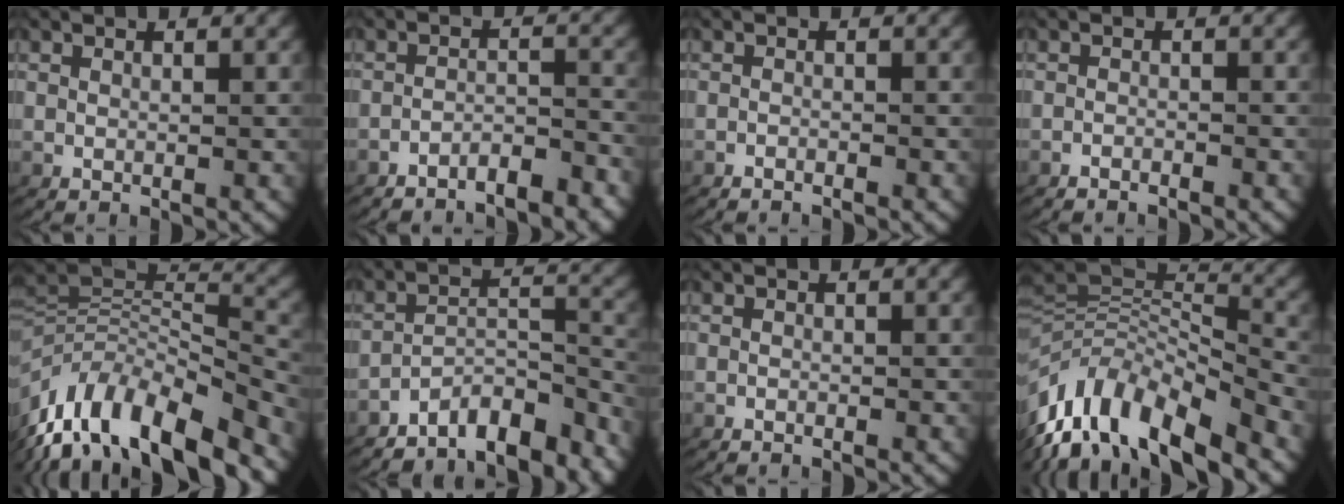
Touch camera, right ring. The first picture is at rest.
{"total": 4.6, "force": [-4.4, 1.0, 0.9], "torque": [-0.015, -0.012, -0.073]}
{"total": 1.2, "force": [-1.2, 0.1, 0.0], "torque": [-0.008, -0.009, -0.017]}
{"total": 1.6, "force": [-1.6, 0.2, 0.0], "torque": [-0.006, -0.010, -0.024]}
{"total": 15.7, "force": [-8.4, 10.1, 8.6], "torque": [-0.172, -0.046, -0.121]}
{"total": 8.2, "force": [-6.8, 3.0, 3.5], "torque": [-0.052, -0.021, -0.103]}
{"total": 0.6, "force": [-0.6, 0.0, 0.0], "torque": [-0.008, -0.006, -0.007]}
{"total": 15.2, "force": [-6.8, 10.4, 8.8], "torque": [-0.189, -0.048, -0.098]}